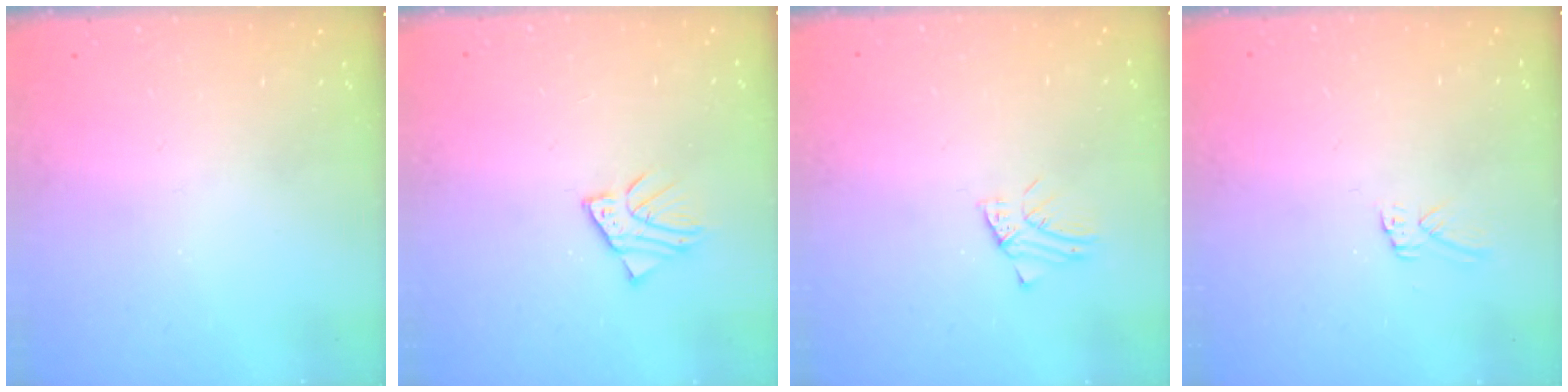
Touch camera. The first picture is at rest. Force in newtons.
{"total": 3.7, "press": 3.7, "slide": 0.4}
{"total": 1.5, "press": 1.4, "slide": 0.1}
{"total": 4.5, "press": 4.5, "slide": 0.5}